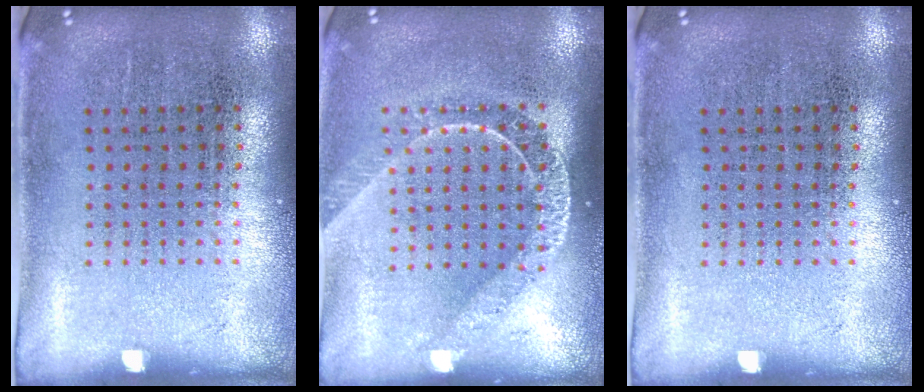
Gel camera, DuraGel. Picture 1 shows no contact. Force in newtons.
{"total": 1.6, "press": 1.5, "slide": 0.7}
{"total": 0.0}